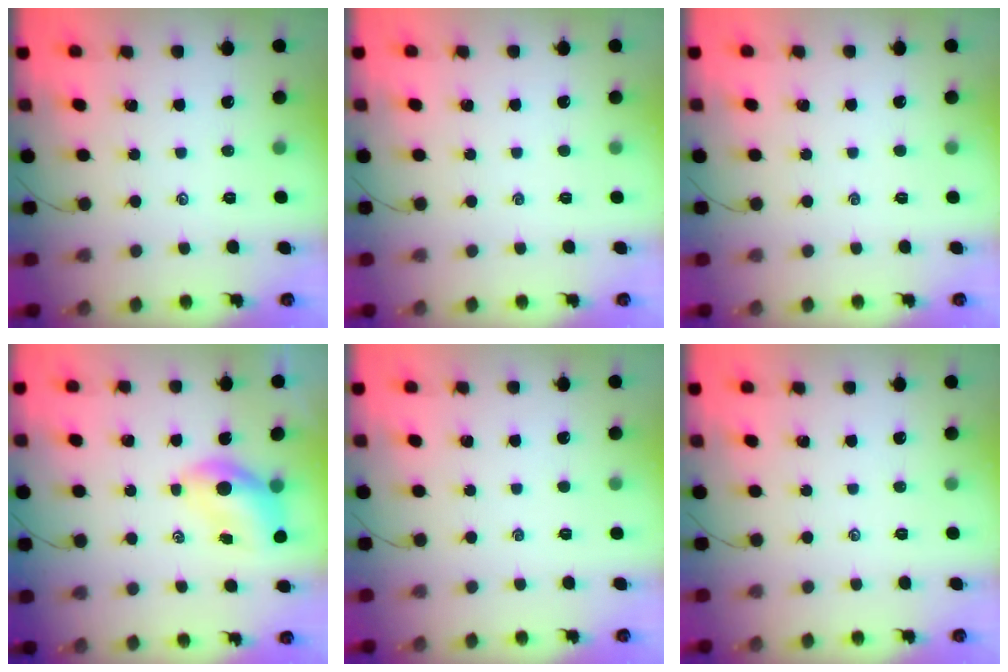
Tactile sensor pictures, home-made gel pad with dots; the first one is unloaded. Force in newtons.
{"total": 0.0}
{"total": 0.0}
{"total": 6.7, "press": 6.6, "slide": 0.9}
{"total": 0.0}
{"total": 0.0}